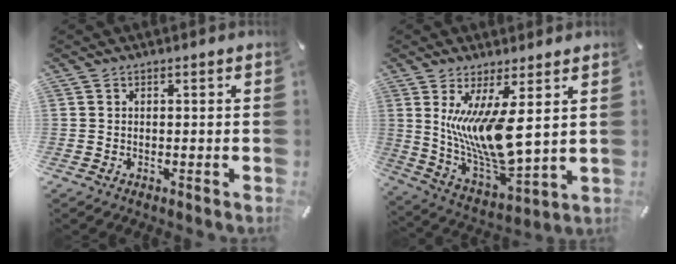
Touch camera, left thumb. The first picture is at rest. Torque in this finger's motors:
{"motor_torque": [0.24, 1.20, 1.96, -0.81, 0.61]}